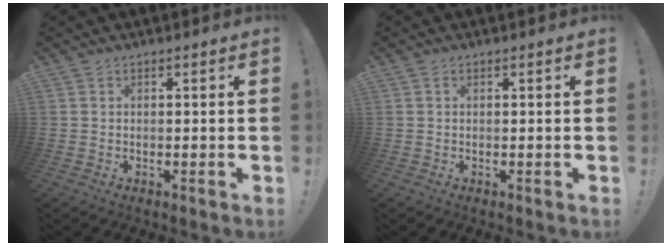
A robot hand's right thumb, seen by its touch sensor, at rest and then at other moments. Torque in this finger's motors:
{"motor_torque": [-0.04, 0.03, -0.01, -0.01, 0.00]}